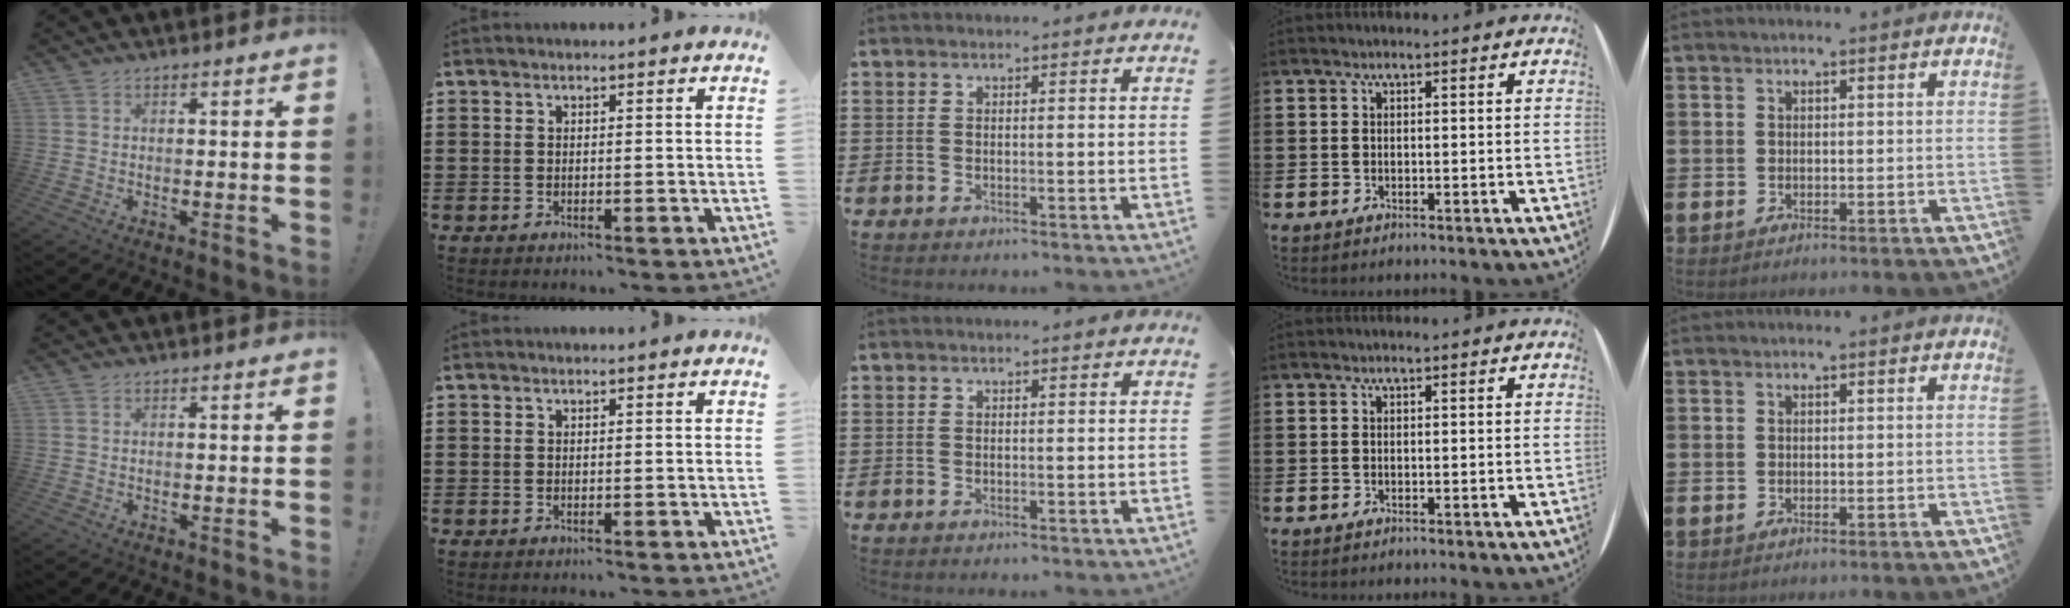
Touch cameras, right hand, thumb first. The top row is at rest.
{}